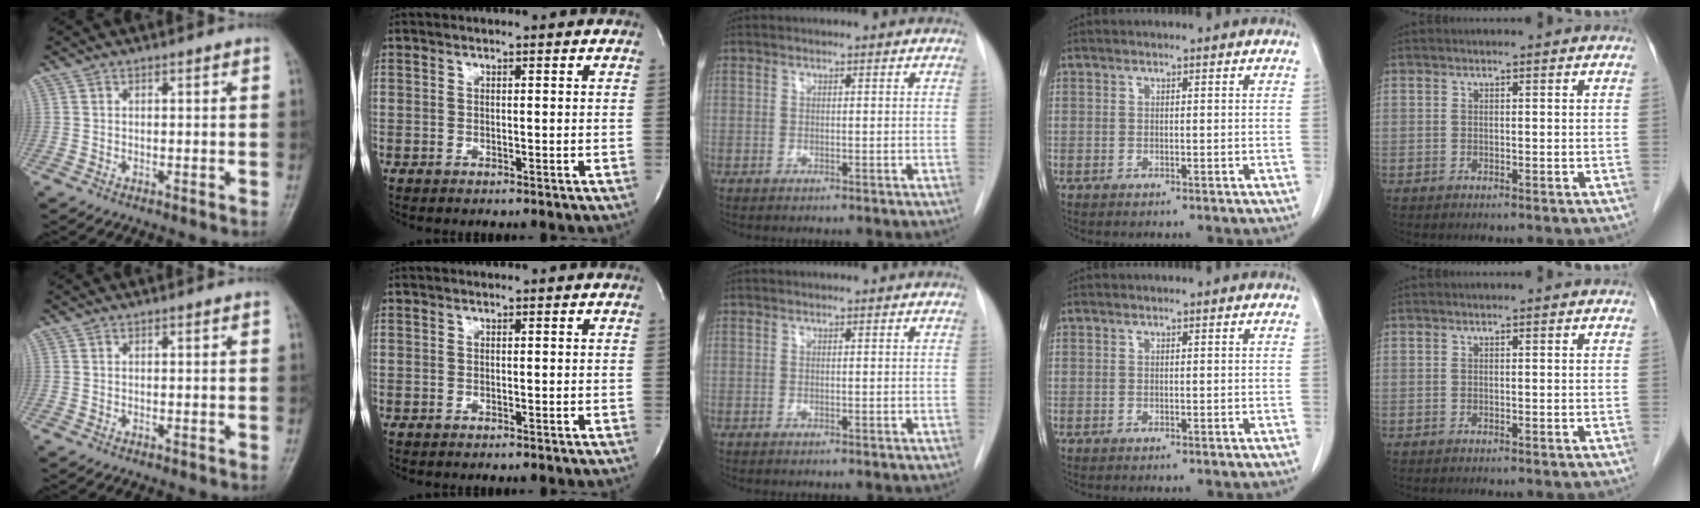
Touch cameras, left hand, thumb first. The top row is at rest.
{}